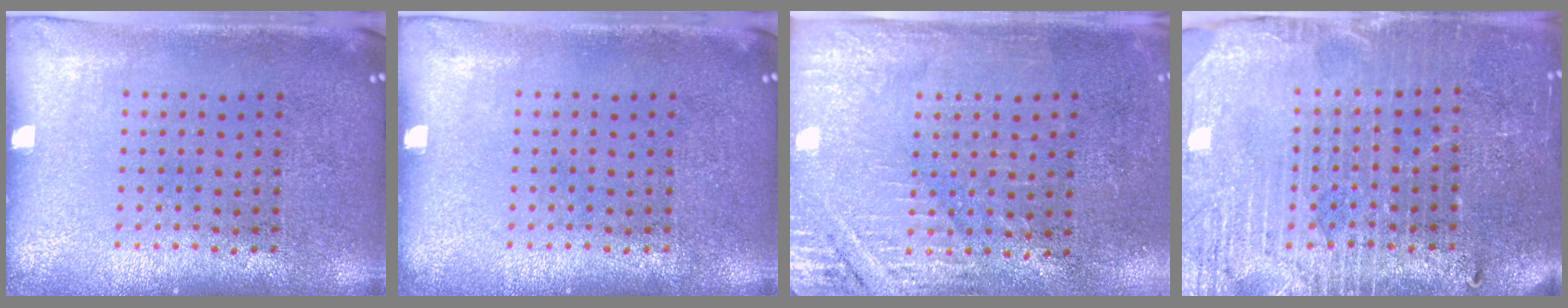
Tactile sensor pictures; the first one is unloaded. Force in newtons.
{"total": 0.0}
{"total": 2.8, "press": 2.7, "slide": 0.9}
{"total": 3.8, "press": 3.6, "slide": 1.3}